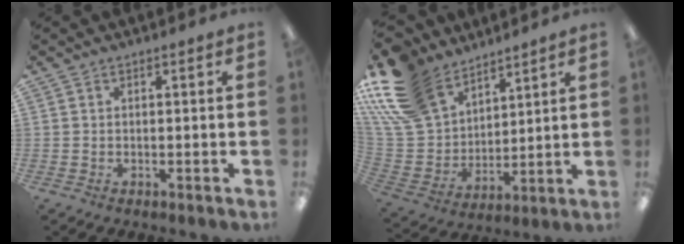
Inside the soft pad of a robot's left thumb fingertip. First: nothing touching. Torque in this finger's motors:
{"motor_torque": [0.57, 0.55, 1.37, -1.40, 0.20]}